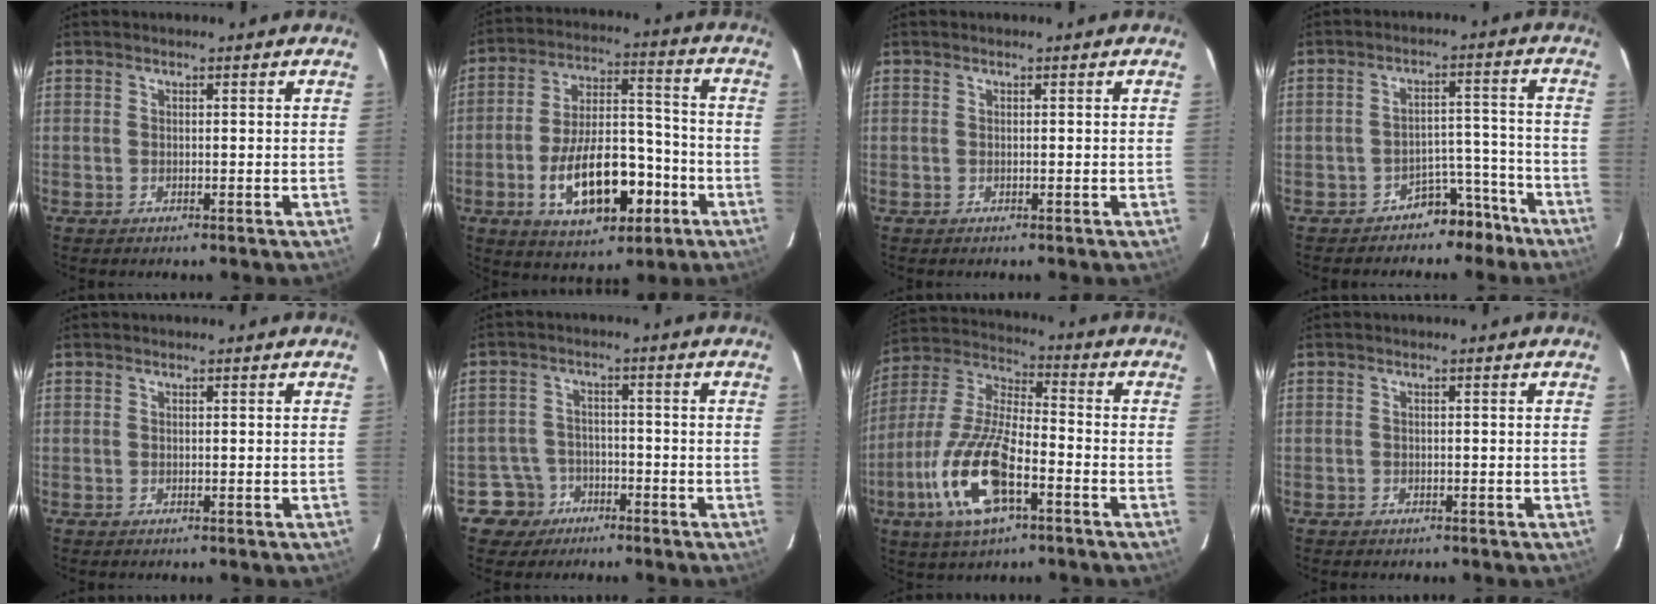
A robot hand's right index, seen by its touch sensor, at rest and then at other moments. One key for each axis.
{"total": 17.2, "fx": -6.6, "fy": 8.3, "fz": 13.6, "tx": -0.250, "ty": 0.015, "tz": -0.089}
{"total": 0.0}
{"total": 7.2, "fx": -5.7, "fy": 4.3, "fz": 0.7, "tx": 0.001, "ty": 0.052, "tz": -0.072}
{"total": 0.0}
{"total": 6.0, "fx": -3.3, "fy": 5.0, "fz": -0.1, "tx": -0.014, "ty": 0.024, "tz": -0.055}
{"total": 17.6, "fx": -7.5, "fy": 6.3, "fz": 14.7, "tx": -0.318, "ty": -0.015, "tz": -0.148}
{"total": 1.3, "fx": -0.9, "fy": 0.9, "fz": 0.2, "tx": -0.006, "ty": 0.002, "tz": -0.011}